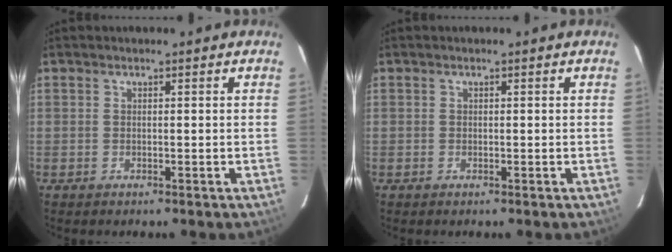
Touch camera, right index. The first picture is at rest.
{"total": 0.0}